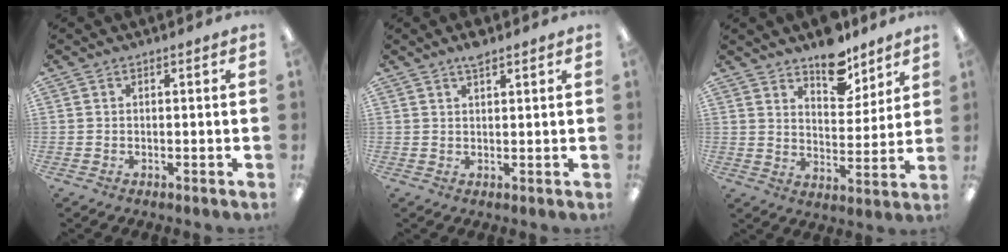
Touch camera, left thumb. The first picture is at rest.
{"total": 3.1, "force": [2.4, 0.7, 1.8], "torque": [-0.031, -0.001, 0.042]}
{"total": 11.0, "force": [8.9, 5.1, 4.1], "torque": [-0.038, -0.062, 0.157]}